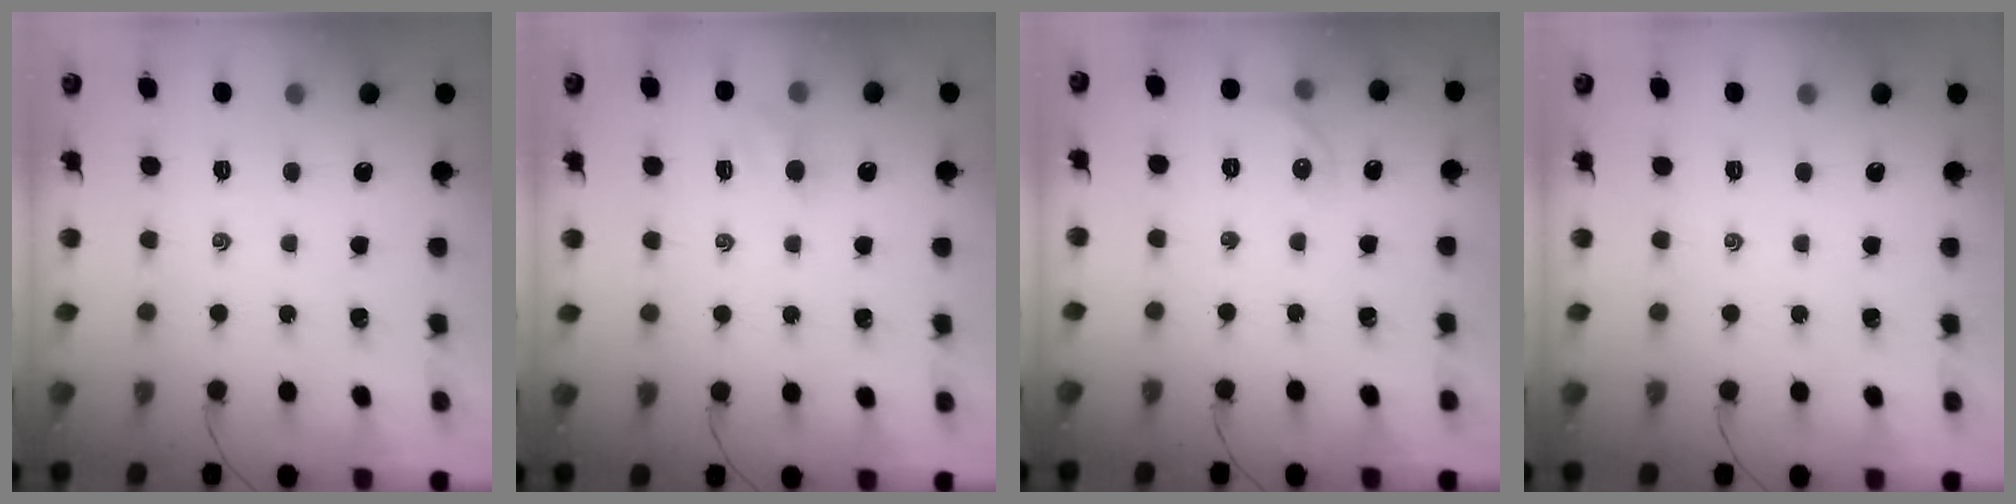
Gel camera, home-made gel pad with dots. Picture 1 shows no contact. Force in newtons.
{"total": 2.9, "press": 2.7, "slide": 0.9}
{"total": 5.8, "press": 5.6, "slide": 1.2}
{"total": 0.0}